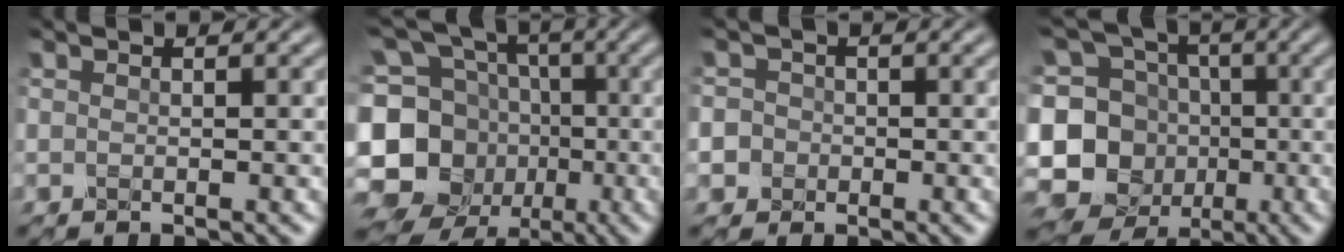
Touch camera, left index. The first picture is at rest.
{"total": 14.6, "force": [-3.8, 12.7, 6.1], "torque": [-0.165, 0.001, -0.078]}
{"total": 3.8, "force": [-0.8, 3.6, 1.0], "torque": [0.006, 0.013, -0.043]}
{"total": 14.9, "force": [-2.9, 14.0, 4.2], "torque": [-0.139, 0.013, -0.058]}